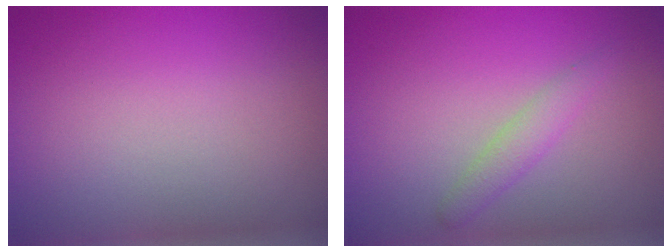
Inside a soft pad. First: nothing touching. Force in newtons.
{"total": 1.7, "press": 1.7, "slide": 0.1}